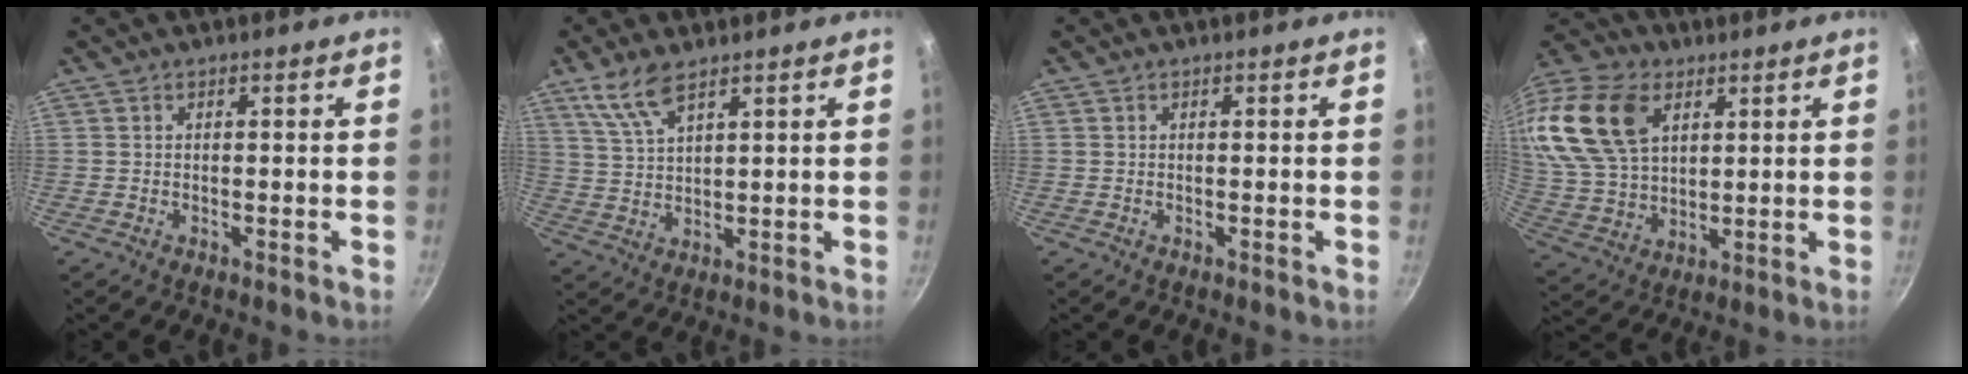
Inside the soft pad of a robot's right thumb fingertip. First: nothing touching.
{"total": 7.0, "force": [4.7, 2.2, 4.6], "torque": [-0.093, -0.019, 0.105]}
{"total": 0.0}
{"total": 22.6, "force": [8.5, 15.0, 14.6], "torque": [-0.312, 0.008, 0.166]}